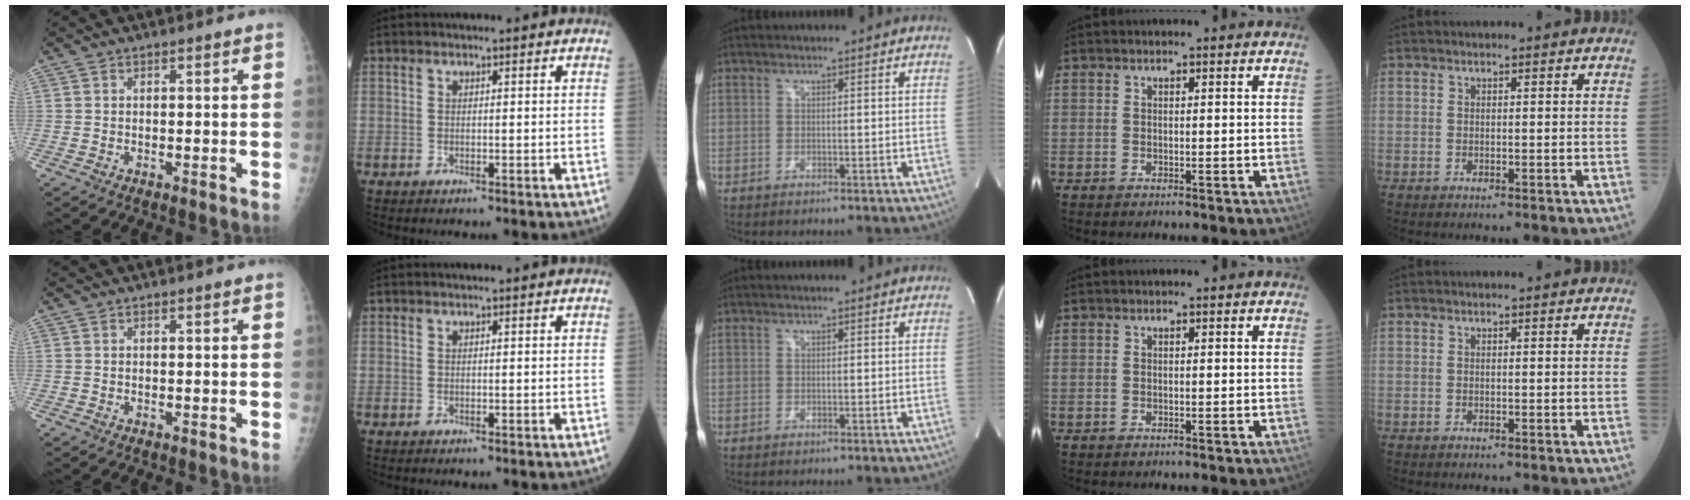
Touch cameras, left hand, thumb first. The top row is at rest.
{}